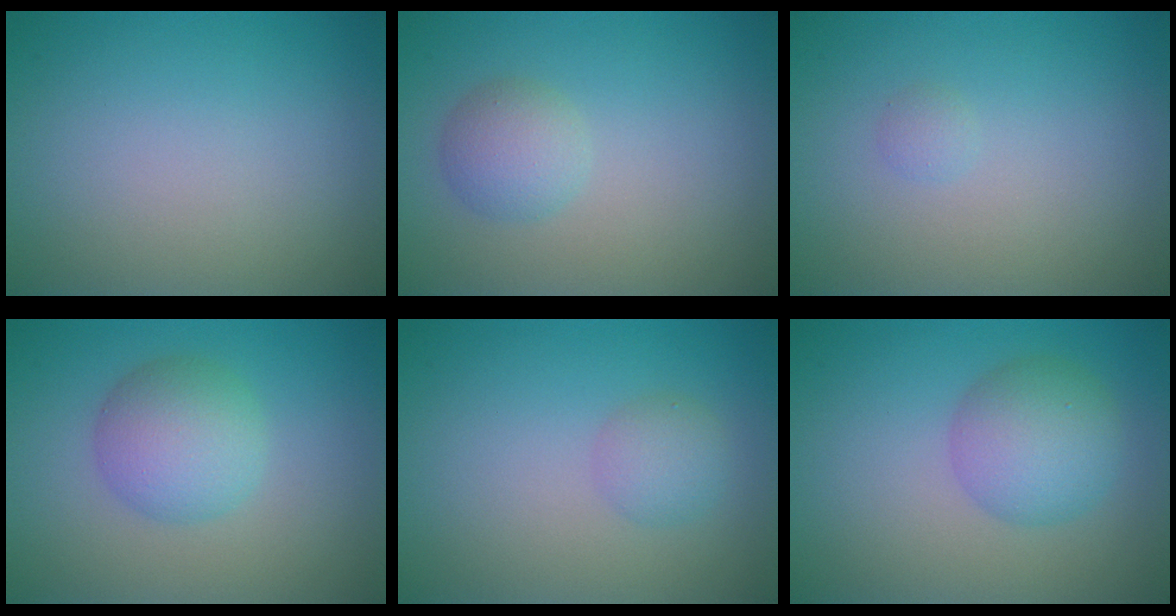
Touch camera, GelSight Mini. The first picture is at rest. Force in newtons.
{"total": 2.4, "press": 2.4, "slide": 0.0}
{"total": 0.6, "press": 0.6, "slide": 0.1}
{"total": 4.3, "press": 4.3, "slide": 0.0}
{"total": 1.9, "press": 1.9, "slide": 0.1}
{"total": 4.4, "press": 4.4, "slide": 0.1}